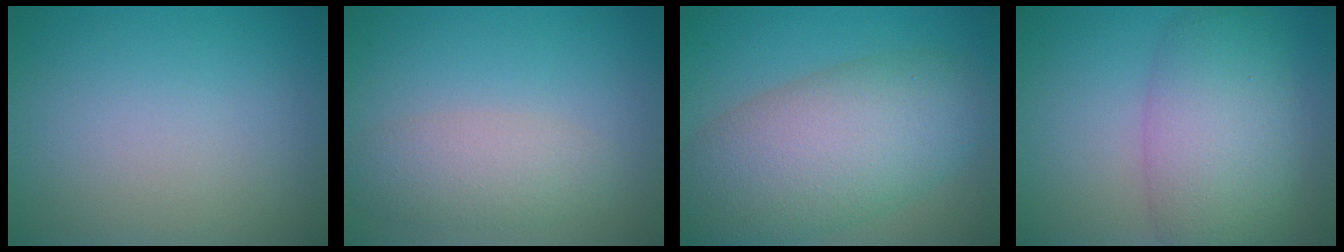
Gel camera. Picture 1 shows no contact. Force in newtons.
{"total": 3.2, "press": 3.2, "slide": 0.2}
{"total": 9.9, "press": 9.9, "slide": 0.6}
{"total": 7.8, "press": 7.8, "slide": 0.2}